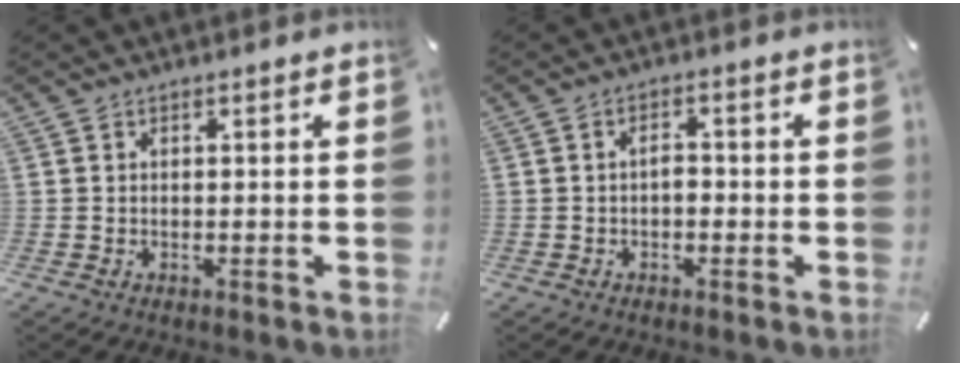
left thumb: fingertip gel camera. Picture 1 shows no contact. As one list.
[{"total": 2.4, "force": [-0.6, 1.4, 1.9], "torque": [-0.036, 0.008, -0.013]}]